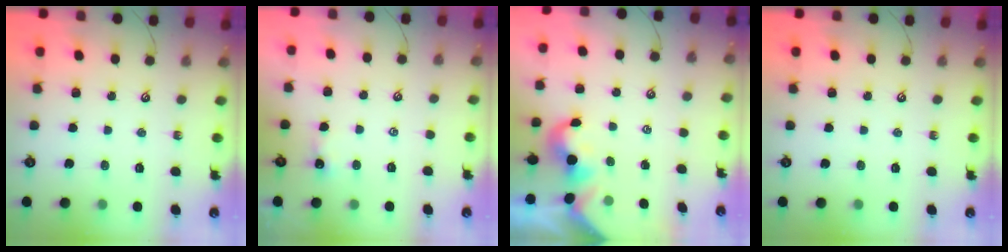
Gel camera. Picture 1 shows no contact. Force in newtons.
{"total": 1.6, "press": 1.5, "slide": 0.3}
{"total": 1.1, "press": 1.1, "slide": 0.3}
{"total": 0.0}